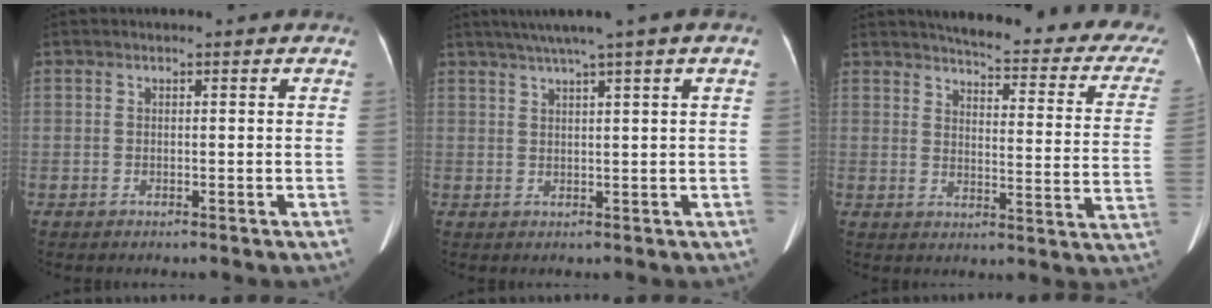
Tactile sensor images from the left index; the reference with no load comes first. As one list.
[{"total": 6.8, "force": [4.4, -1.1, 5.1], "torque": [-0.080, 0.028, 0.071]}, {"total": 22.7, "force": [20.0, 4.0, 10.0], "torque": [-0.110, -0.062, 0.209]}]